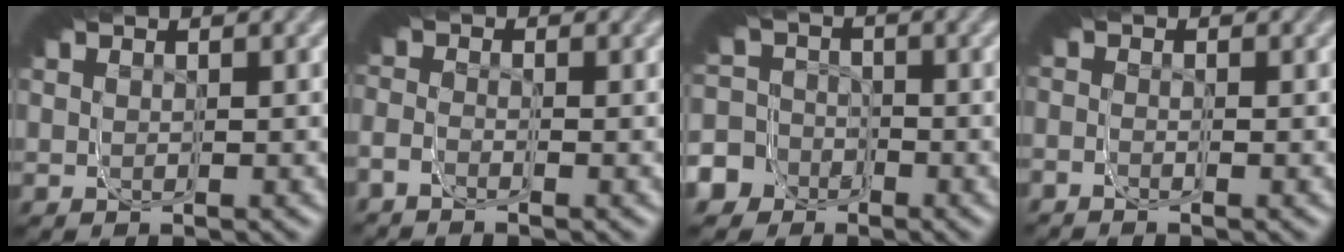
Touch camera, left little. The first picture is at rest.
{"total": 1.8, "force": [-0.6, 1.1, 1.3], "torque": [0.016, 0.007, -0.016]}
{"total": 14.5, "force": [-2.0, 12.5, 7.1], "torque": [-0.111, -0.036, -0.038]}
{"total": 0.7, "force": [-0.5, -0.4, 0.3], "torque": [0.021, -0.001, -0.007]}